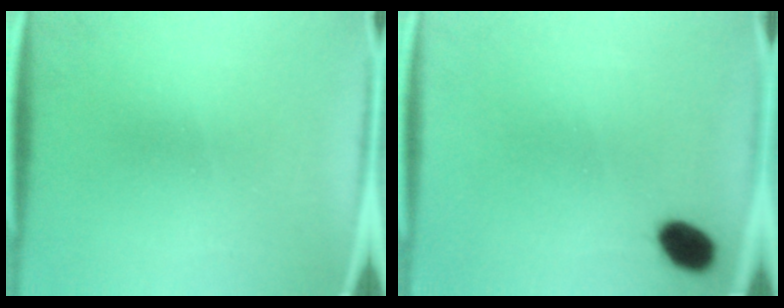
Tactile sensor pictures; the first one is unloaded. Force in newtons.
{"total": 5.4}